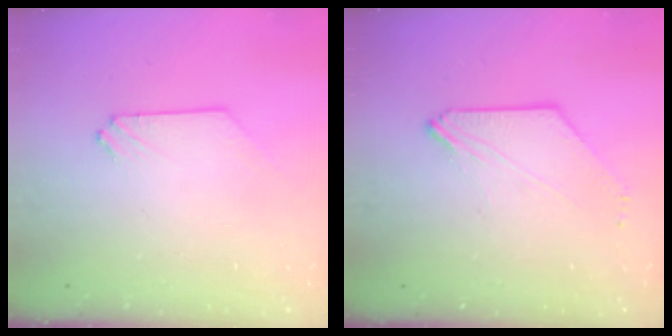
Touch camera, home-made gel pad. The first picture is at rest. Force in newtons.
{"total": 3.0, "press": 2.9, "slide": 0.5}